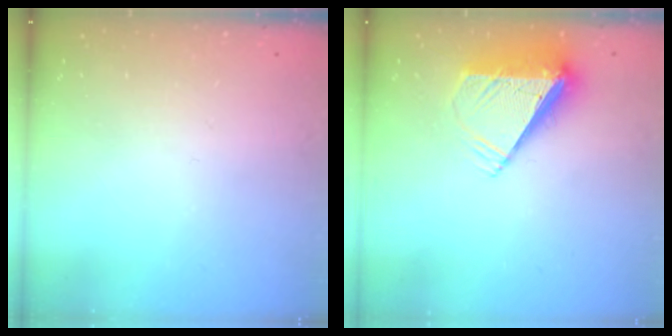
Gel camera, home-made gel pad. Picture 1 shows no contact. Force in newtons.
{"total": 7.7, "press": 7.7, "slide": 1.1}